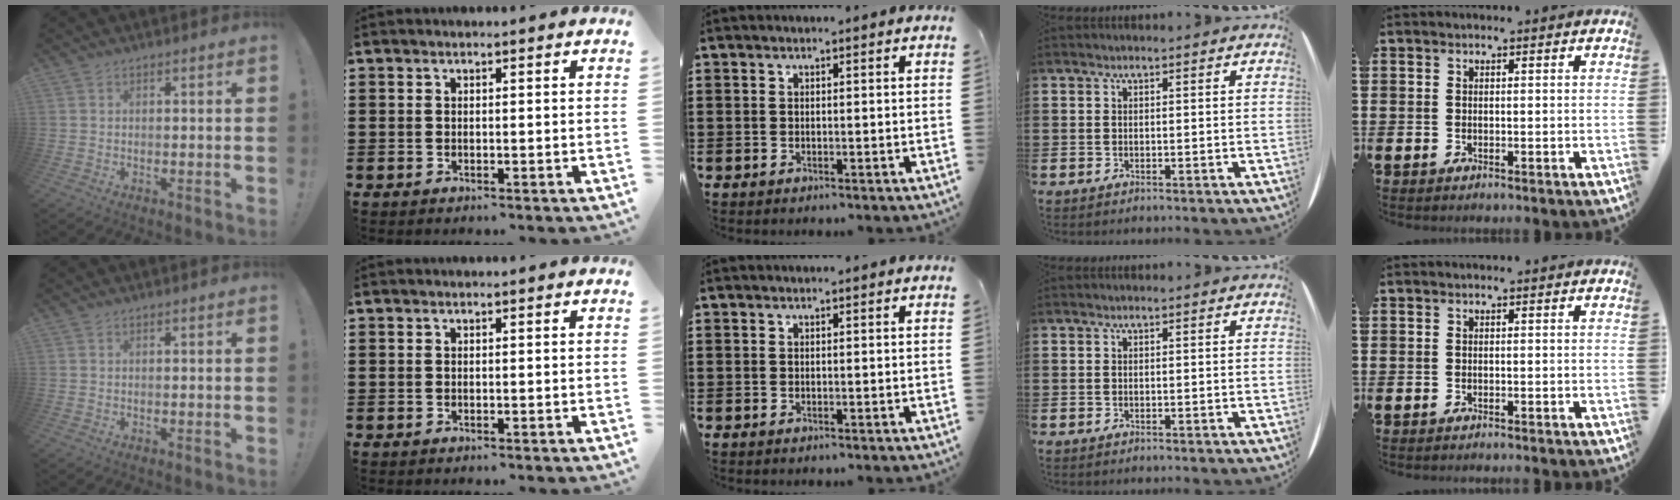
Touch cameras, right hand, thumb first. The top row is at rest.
{}